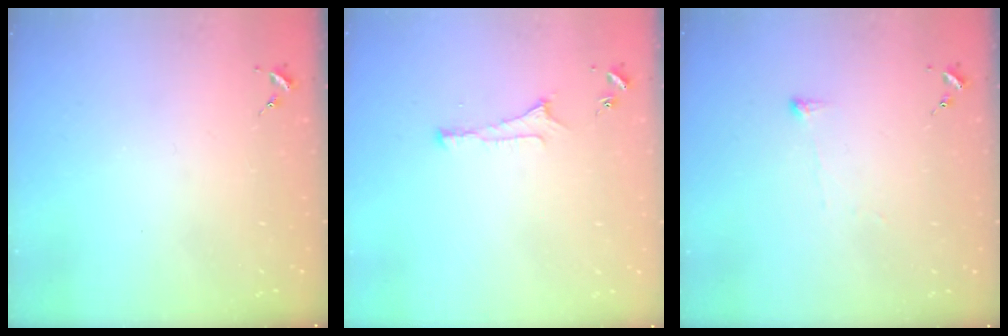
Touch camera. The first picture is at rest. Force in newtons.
{"total": 4.3, "press": 4.3, "slide": 0.7}
{"total": 2.9, "press": 2.9, "slide": 0.4}